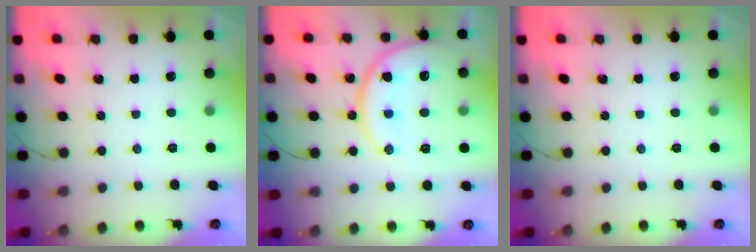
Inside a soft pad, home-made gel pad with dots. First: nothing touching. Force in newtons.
{"total": 15.1, "press": 15.0, "slide": 1.5}
{"total": 0.0}